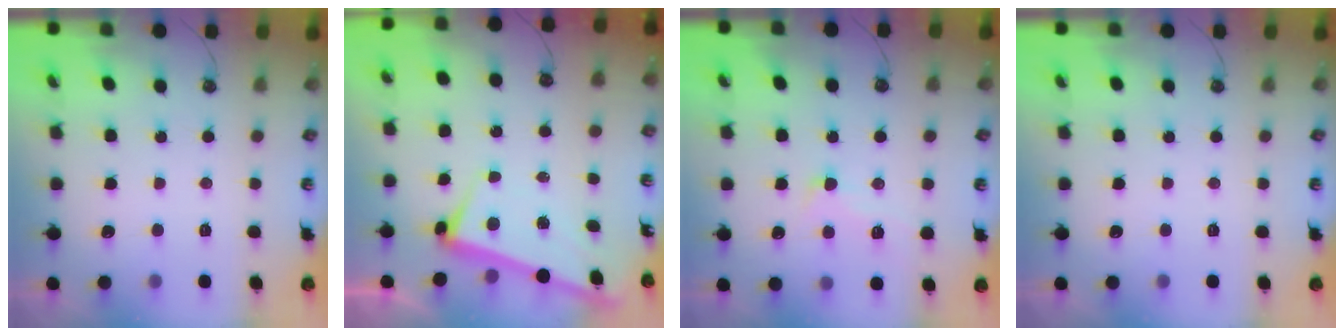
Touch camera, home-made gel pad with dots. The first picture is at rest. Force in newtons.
{"total": 2.5, "press": 2.4, "slide": 0.6}
{"total": 2.2, "press": 2.0, "slide": 1.0}
{"total": 0.0}